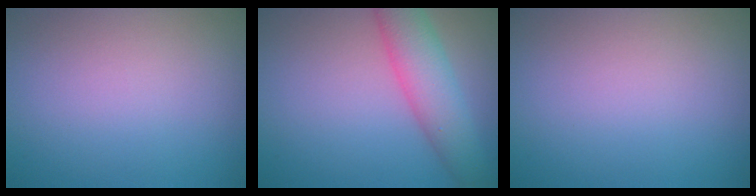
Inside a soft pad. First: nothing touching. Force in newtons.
{"total": 5.6, "press": 5.6, "slide": 0.2}
{"total": 0.0}